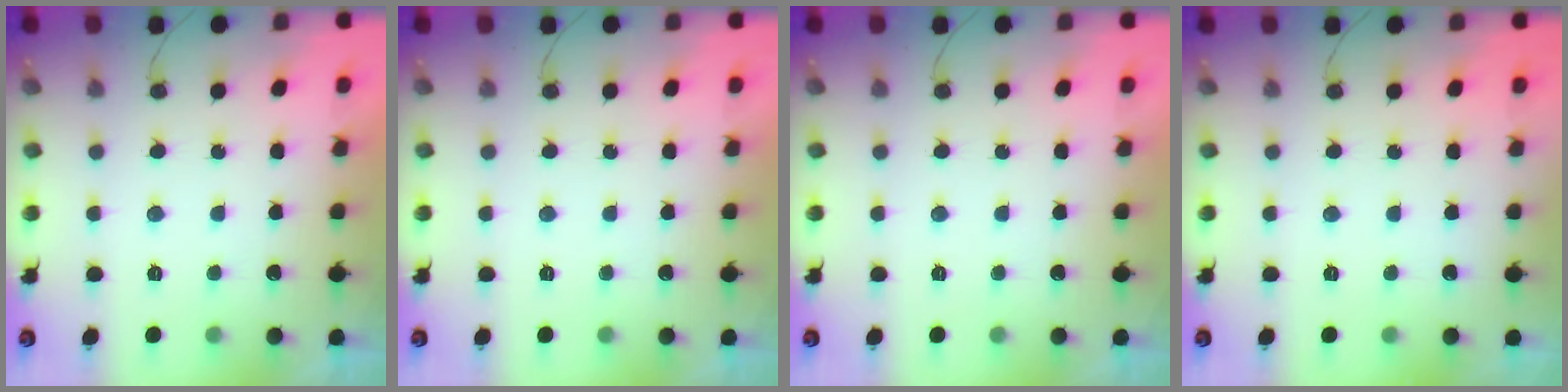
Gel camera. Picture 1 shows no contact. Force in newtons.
{"total": 0.0}
{"total": 0.0}
{"total": 0.0}